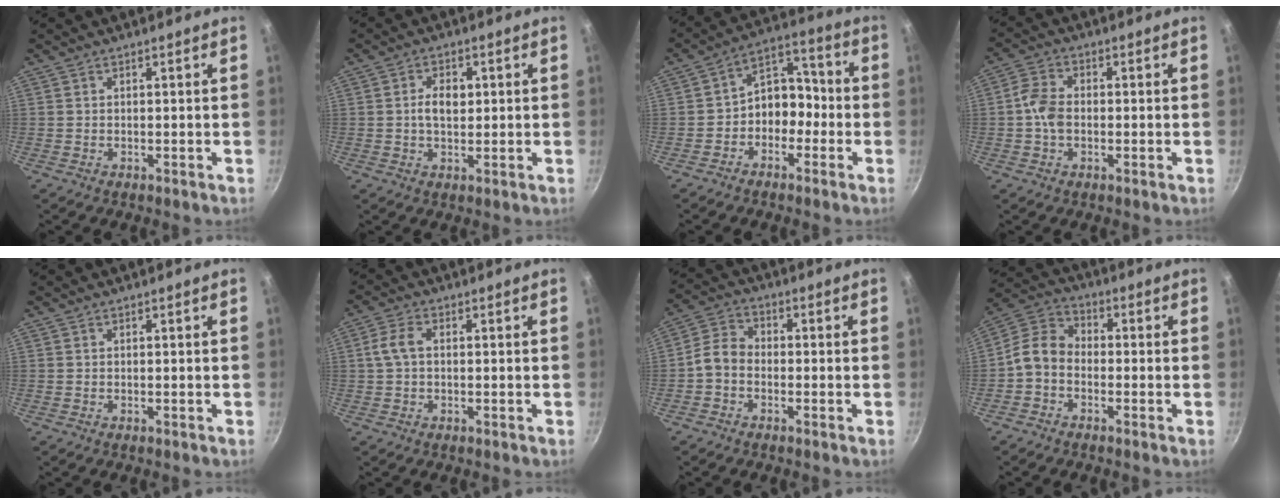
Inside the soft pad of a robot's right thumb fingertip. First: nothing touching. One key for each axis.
{"total": 4.6, "fx": 0.6, "fy": 2.9, "fz": 3.6, "tx": -0.053, "ty": 0.002, "tz": 0.008}
{"total": 9.3, "fx": -2.1, "fy": 6.9, "fz": 5.9, "tx": -0.051, "ty": 0.047, "tz": -0.052}
{"total": 5.6, "fx": -0.4, "fy": 3.7, "fz": 4.2, "tx": -0.082, "ty": 0.017, "tz": -0.015}
{"total": 0.0}
{"total": 4.2, "fx": 0.3, "fy": 2.6, "fz": 3.3, "tx": -0.075, "ty": 0.012, "tz": 0.002}
{"total": 5.9, "fx": -1.5, "fy": 4.5, "fz": 3.5, "tx": -0.057, "ty": 0.024, "tz": -0.043}
{"total": 7.8, "fx": -1.8, "fy": 5.9, "fz": 4.8, "tx": -0.081, "ty": 0.033, "tz": -0.052}